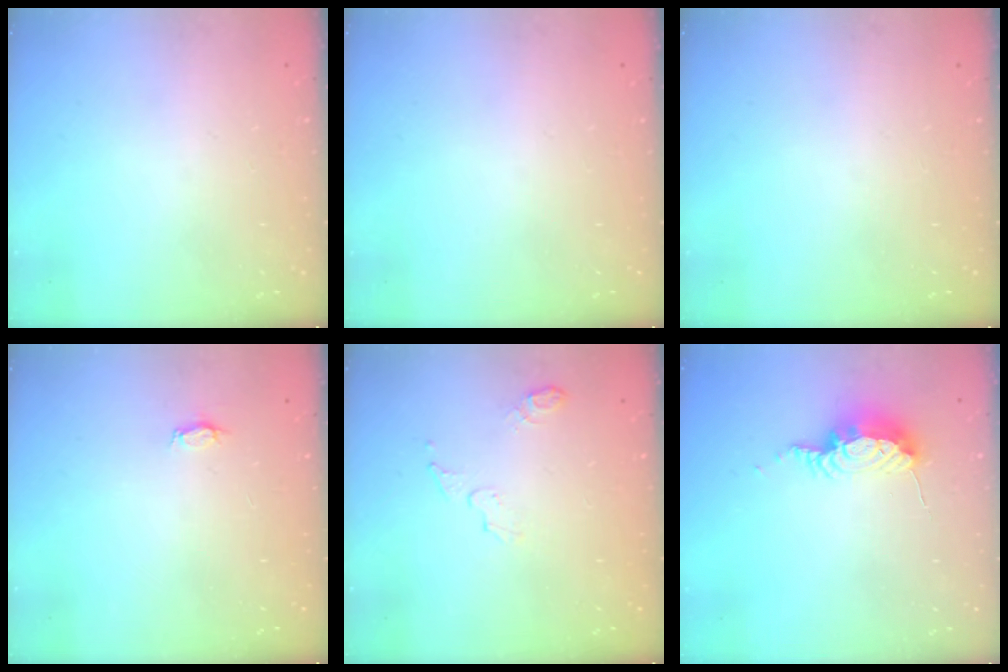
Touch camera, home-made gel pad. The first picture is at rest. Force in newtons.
{"total": 0.0}
{"total": 0.0}
{"total": 2.8, "press": 2.8, "slide": 0.3}
{"total": 5.3, "press": 5.3, "slide": 0.5}
{"total": 8.0, "press": 7.9, "slide": 0.9}